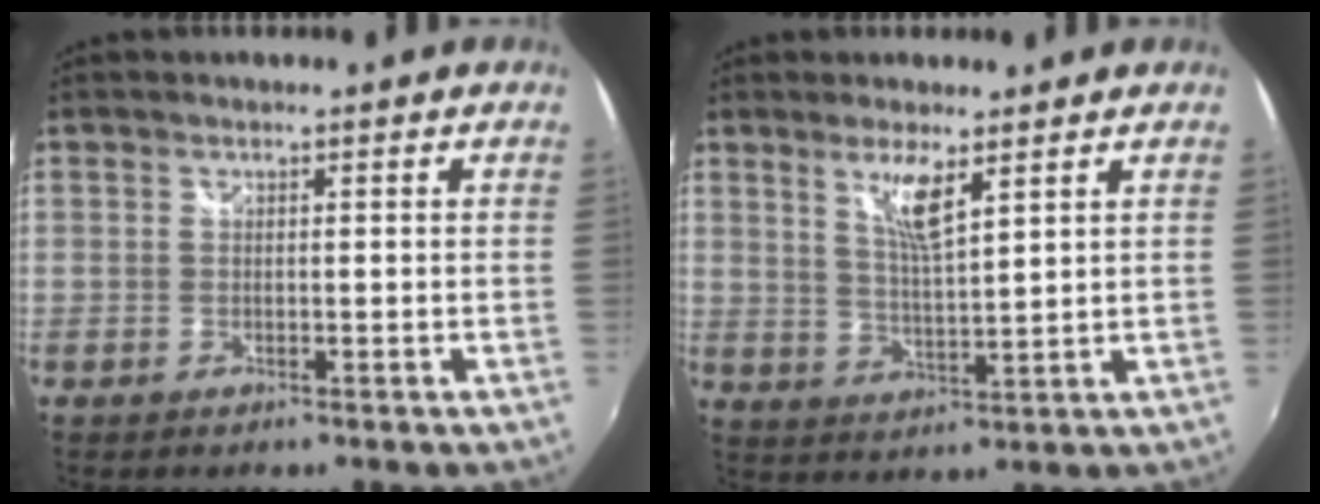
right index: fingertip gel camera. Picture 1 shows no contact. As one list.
[{"total": 5.8, "force": [3.5, 0.6, 4.6], "torque": [-0.087, -0.009, 0.066]}]